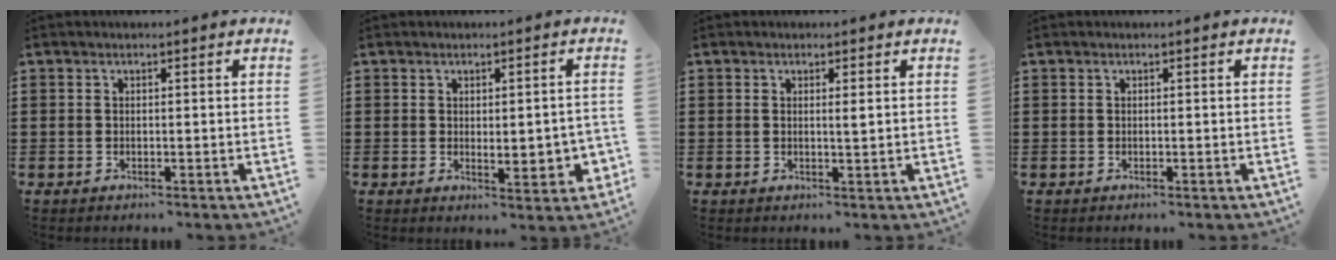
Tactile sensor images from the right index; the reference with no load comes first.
{"total": 3.3, "force": [0.2, 1.4, 3.0], "torque": [-0.041, 0.001, 0.001]}
{"total": 1.2, "force": [0.4, 0.0, 1.2], "torque": [-0.024, 0.000, 0.006]}
{"total": 0.0}